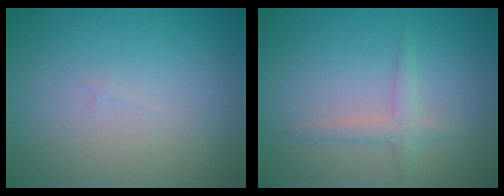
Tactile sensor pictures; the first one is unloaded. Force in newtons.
{"total": 1.5, "press": 1.5, "slide": 0.1}